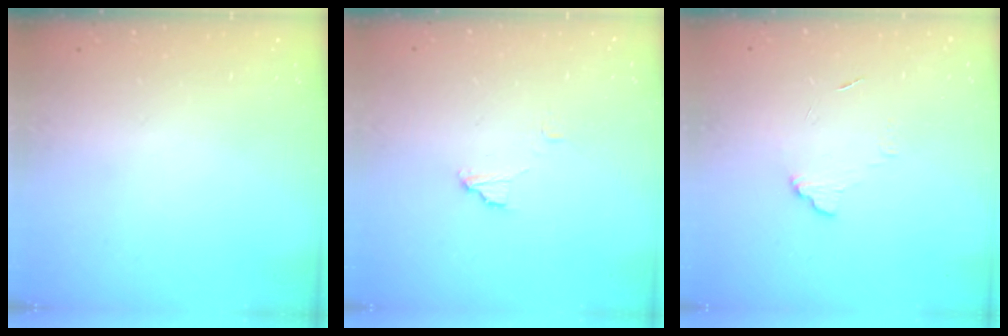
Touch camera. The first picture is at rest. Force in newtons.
{"total": 3.5, "press": 3.5, "slide": 0.3}
{"total": 5.7, "press": 5.7, "slide": 0.5}